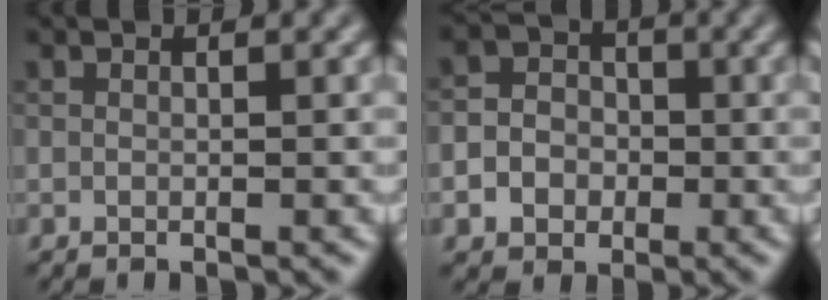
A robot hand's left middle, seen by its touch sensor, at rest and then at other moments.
{"total": 4.5, "force": [-1.1, 4.1, 1.6], "torque": [0.002, 0.010, -0.034]}